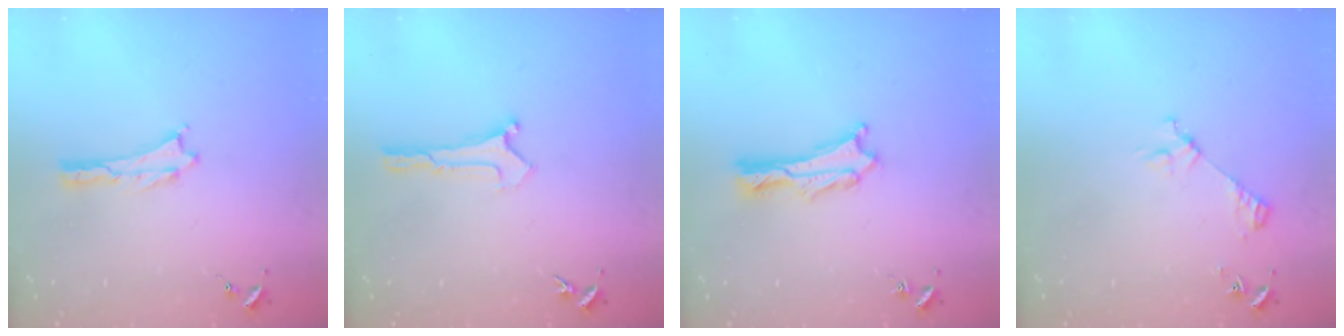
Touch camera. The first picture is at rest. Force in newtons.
{"total": 0.0}
{"total": 1.1, "press": 1.1, "slide": 0.2}
{"total": 3.1, "press": 3.1, "slide": 0.3}